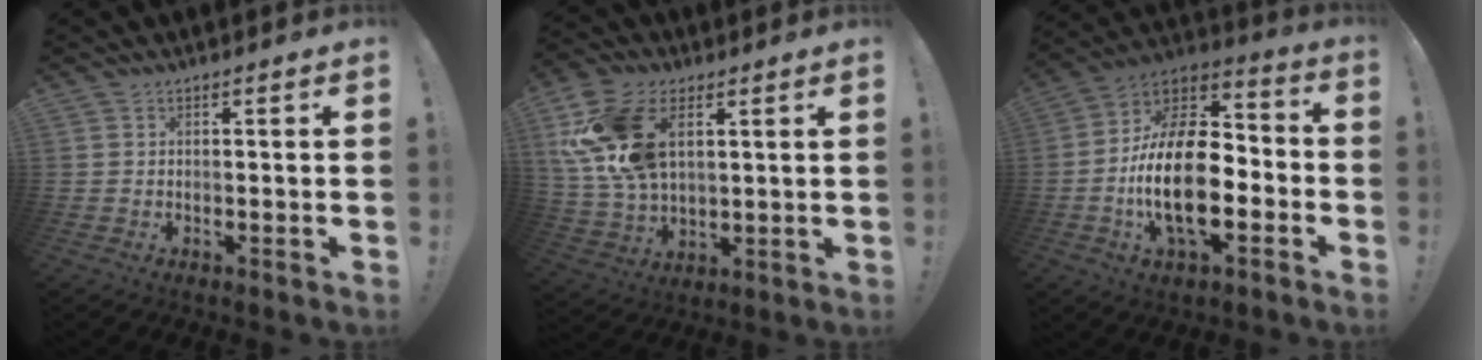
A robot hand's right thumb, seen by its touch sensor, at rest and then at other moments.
{"total": 19.5, "force": [6.4, 12.5, 13.5], "torque": [-0.270, -0.019, 0.121]}
{"total": 23.1, "force": [-5.0, 12.3, 18.9], "torque": [-0.360, 0.020, -0.081]}